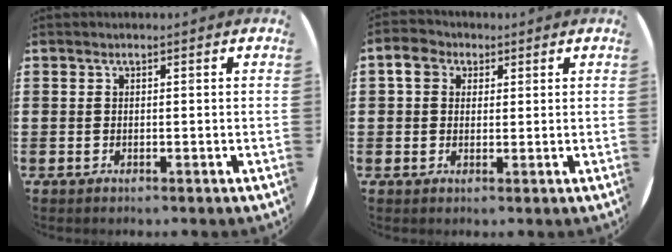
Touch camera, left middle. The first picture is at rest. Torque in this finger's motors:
{"motor_torque": [0.62, -0.23, 0.38, 0.02]}